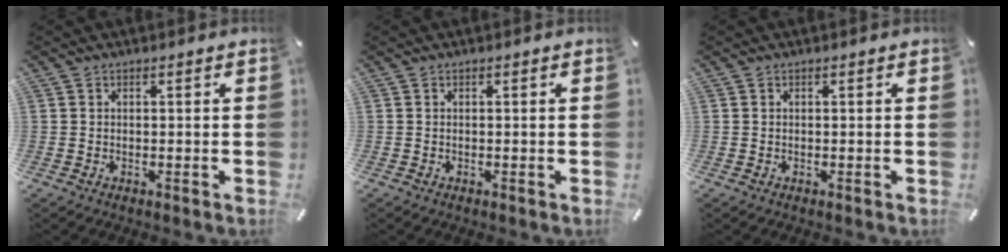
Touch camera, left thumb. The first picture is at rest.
{"total": 0.0}
{"total": 0.0}